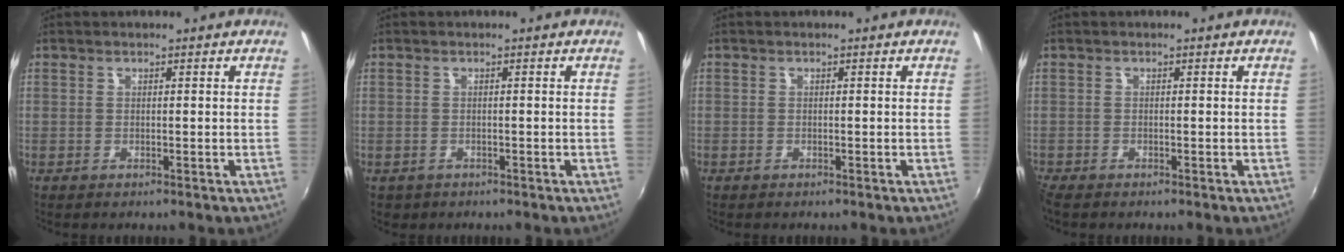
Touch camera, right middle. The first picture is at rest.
{"total": 1.8, "force": [-0.8, 1.5, 0.6], "torque": [-0.015, -0.004, -0.011]}
{"total": 0.7, "force": [-0.5, 0.4, 0.0], "torque": [-0.002, 0.000, -0.010]}
{"total": 2.0, "force": [-1.8, 0.5, 0.7], "torque": [-0.019, -0.012, -0.037]}